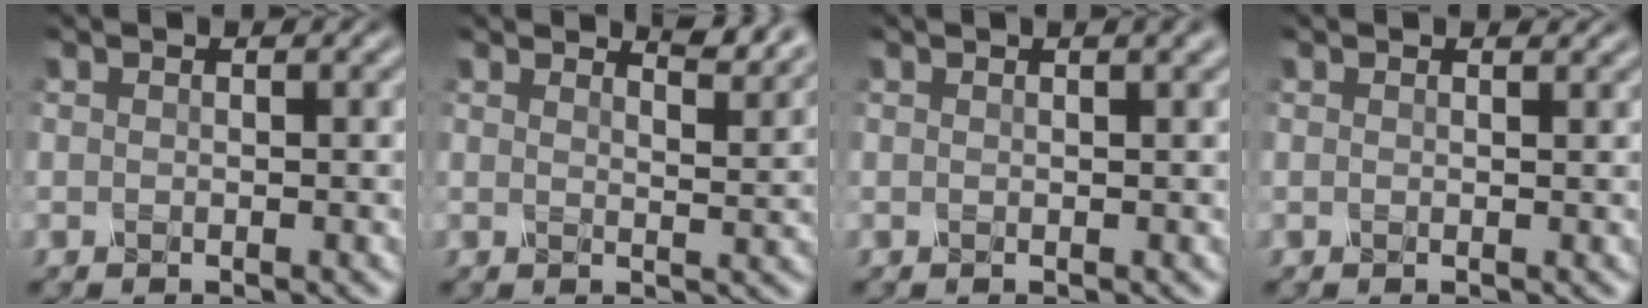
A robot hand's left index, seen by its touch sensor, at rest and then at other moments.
{"total": 3.5, "force": [3.2, 0.5, 1.4], "torque": [-0.012, 0.000, 0.037]}
{"total": 1.8, "force": [1.1, 0.5, 1.4], "torque": [-0.013, 0.001, 0.010]}
{"total": 0.9, "force": [0.8, 0.1, 0.2], "torque": [-0.010, -0.002, 0.010]}